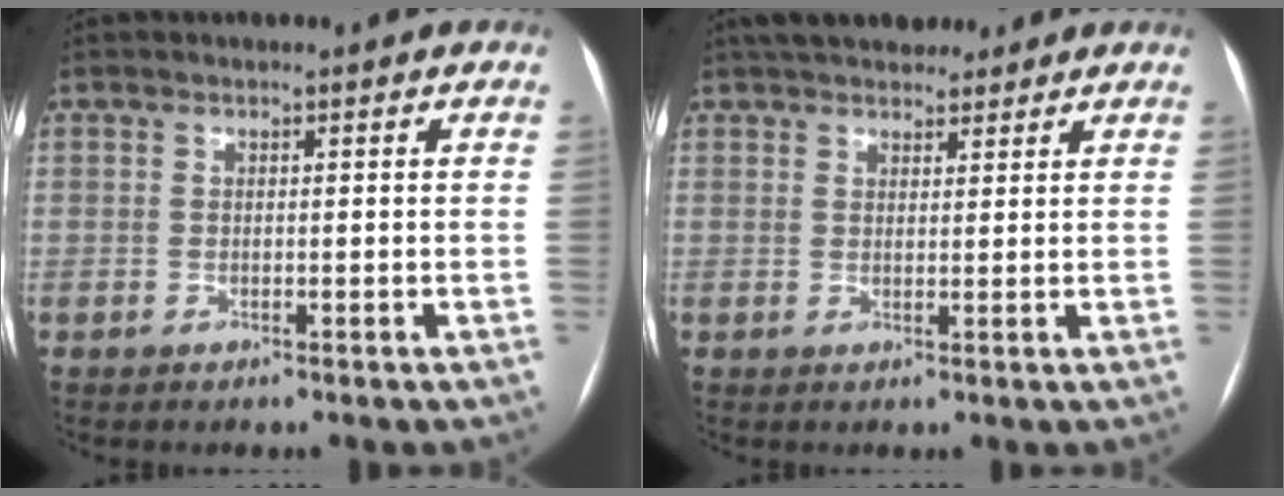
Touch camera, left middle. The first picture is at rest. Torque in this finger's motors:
{"motor_torque": [0.43, -0.40, 0.02, 0.05]}